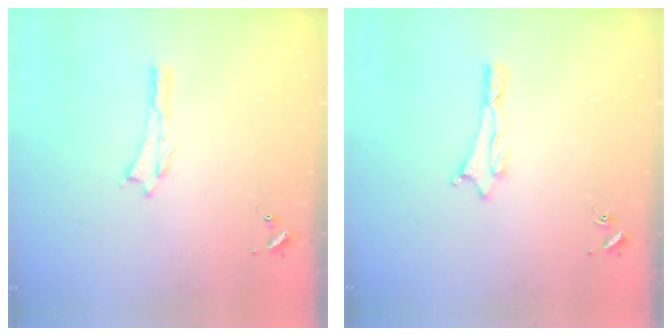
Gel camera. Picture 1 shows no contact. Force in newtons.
{"total": 0.9, "press": 0.8, "slide": 0.1}